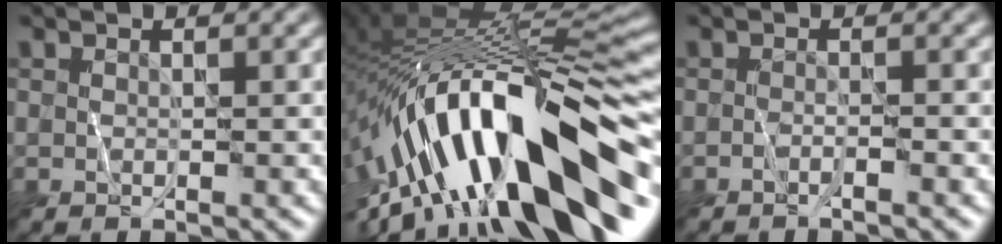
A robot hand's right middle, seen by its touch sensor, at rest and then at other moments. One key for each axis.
{"total": 15.9, "fx": -6.3, "fy": 5.6, "fz": 13.5, "tx": -0.229, "ty": 0.042, "tz": -0.113}
{"total": 0.9, "fx": -0.8, "fy": -0.2, "fz": 0.4, "tx": -0.003, "ty": -0.001, "tz": -0.019}